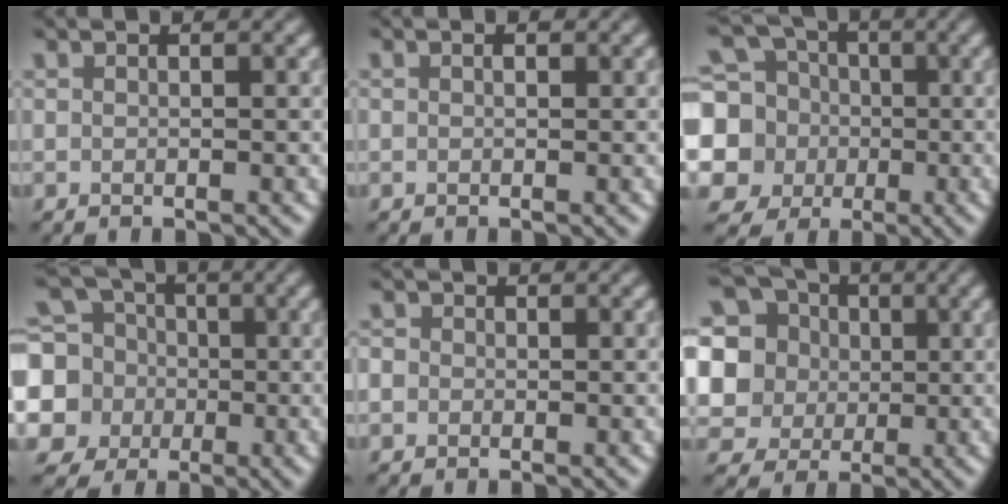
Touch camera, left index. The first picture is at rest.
{"total": 0.7, "force": [0.1, 0.4, 0.6], "torque": [-0.007, 0.002, 0.000]}
{"total": 11.4, "force": [0.2, 10.5, 4.5], "torque": [-0.146, 0.016, -0.021]}
{"total": 10.1, "force": [0.0, 9.4, 3.8], "torque": [-0.120, 0.016, -0.032]}
{"total": 1.7, "force": [0.1, 1.6, 0.6], "torque": [-0.003, 0.012, -0.013]}
{"total": 14.6, "force": [3.6, 12.9, 5.7], "torque": [-0.173, 0.033, 0.049]}